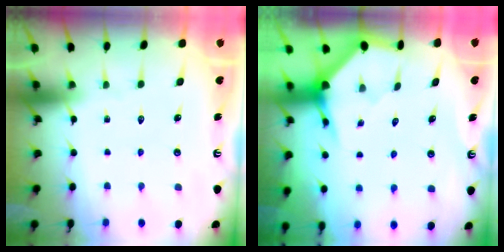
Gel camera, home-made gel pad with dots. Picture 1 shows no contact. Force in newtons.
{"total": 4.1, "press": 4.1, "slide": 0.4}